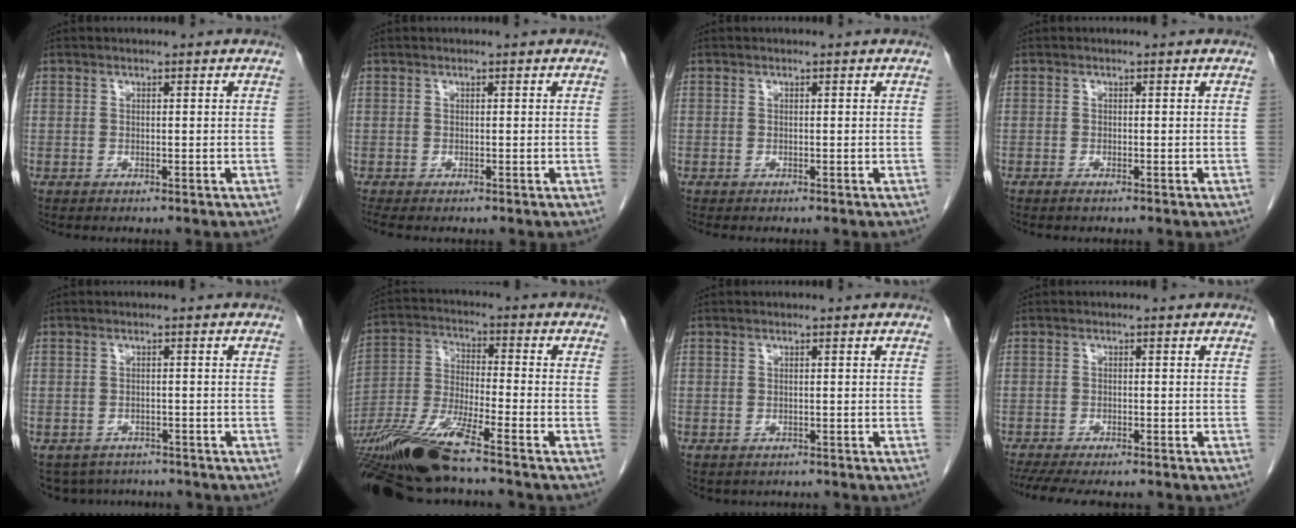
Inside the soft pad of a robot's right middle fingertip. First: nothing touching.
{"total": 0.6, "force": [-0.6, -0.2, 0.2], "torque": [-0.005, -0.001, -0.011]}
{"total": 0.9, "force": [-0.8, 0.2, 0.4], "torque": [-0.007, -0.002, -0.010]}
{"total": 0.7, "force": [-0.6, 0.0, 0.4], "torque": [-0.010, -0.001, -0.011]}
{"total": 6.0, "force": [-5.1, 3.0, 0.6], "torque": [-0.004, 0.001, -0.067]}
{"total": 15.5, "force": [-11.8, 0.5, 10.1], "torque": [-0.217, -0.027, -0.226]}
{"total": 1.2, "force": [-0.9, 0.8, 0.2], "torque": [-0.008, 0.000, -0.009]}
{"total": 10.4, "force": [-8.9, 2.4, 4.9], "torque": [-0.078, -0.013, -0.127]}